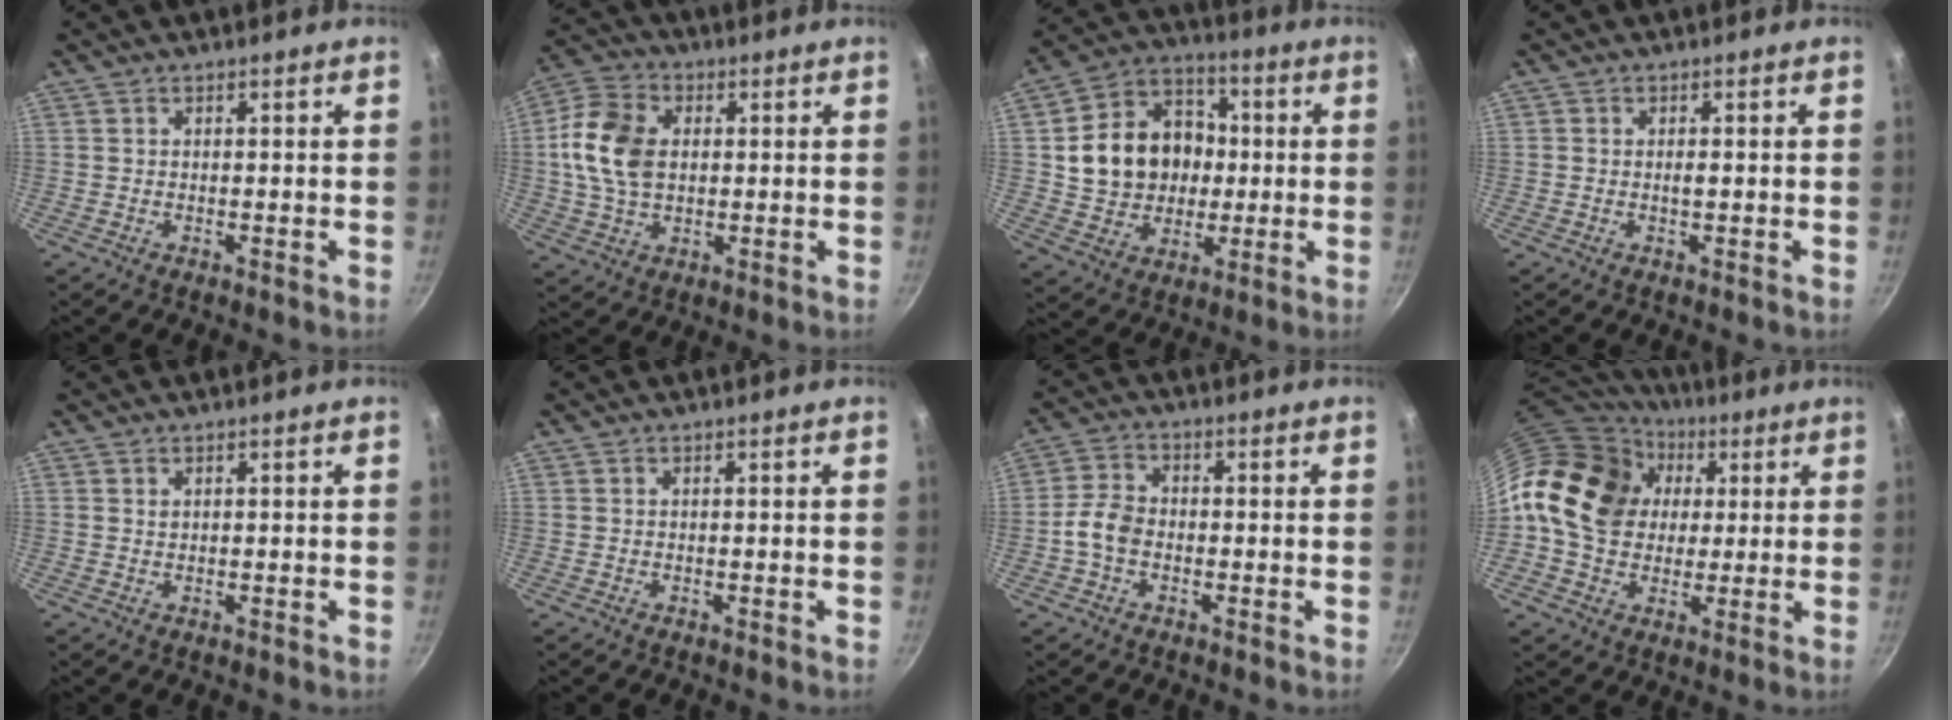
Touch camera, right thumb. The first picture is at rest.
{"total": 12.7, "force": [1.3, 8.8, 9.0], "torque": [-0.158, 0.011, 0.015]}
{"total": 17.1, "force": [0.8, 14.3, 9.4], "torque": [-0.130, 0.030, 0.017]}
{"total": 0.9, "force": [0.0, 0.4, 0.9], "torque": [-0.015, 0.001, -0.002]}
{"total": 0.5, "force": [0.3, 0.4, 0.2], "torque": [-0.002, -0.001, 0.006]}
{"total": 0.0}
{"total": 5.3, "force": [-1.5, 3.8, 3.3], "torque": [-0.060, 0.022, -0.040]}
{"total": 20.7, "force": [3.4, 16.4, 12.2], "torque": [-0.193, 0.029, 0.050]}